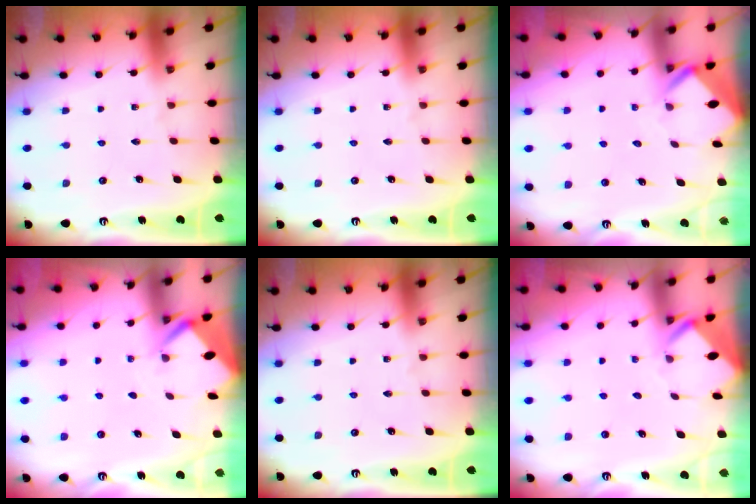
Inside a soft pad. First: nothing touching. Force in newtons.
{"total": 0.0}
{"total": 3.0, "press": 3.0, "slide": 0.3}
{"total": 2.9, "press": 2.9, "slide": 0.4}
{"total": 0.0}
{"total": 3.4, "press": 3.4, "slide": 0.2}